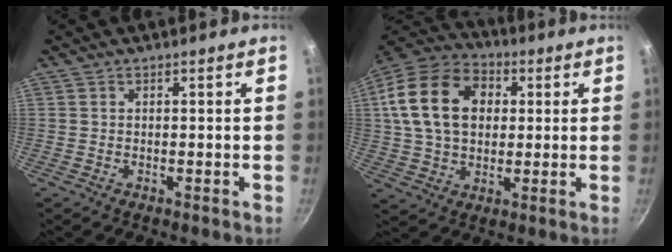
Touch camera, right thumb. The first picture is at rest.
{"total": 19.0, "force": [4.0, 13.7, 12.5], "torque": [-0.205, 0.021, 0.062]}